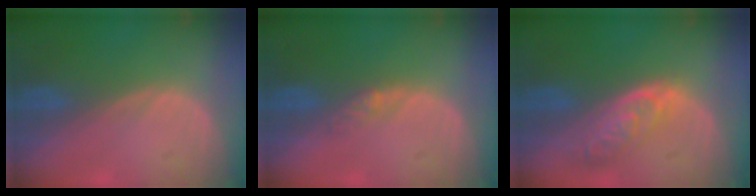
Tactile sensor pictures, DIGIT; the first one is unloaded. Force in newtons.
{"total": 2.2, "press": 1.7, "slide": 1.3}
{"total": 6.3, "press": 5.7, "slide": 2.8}